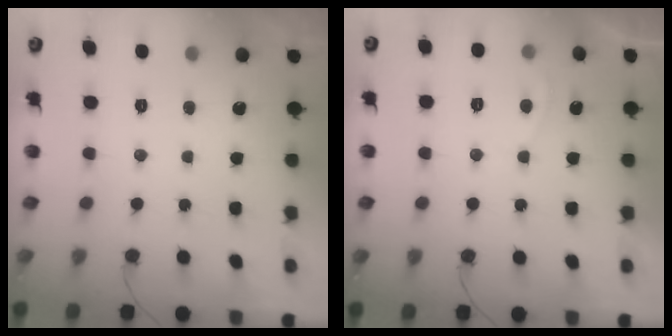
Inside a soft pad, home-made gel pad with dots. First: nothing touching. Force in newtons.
{"total": 1.4, "press": 1.2, "slide": 0.6}